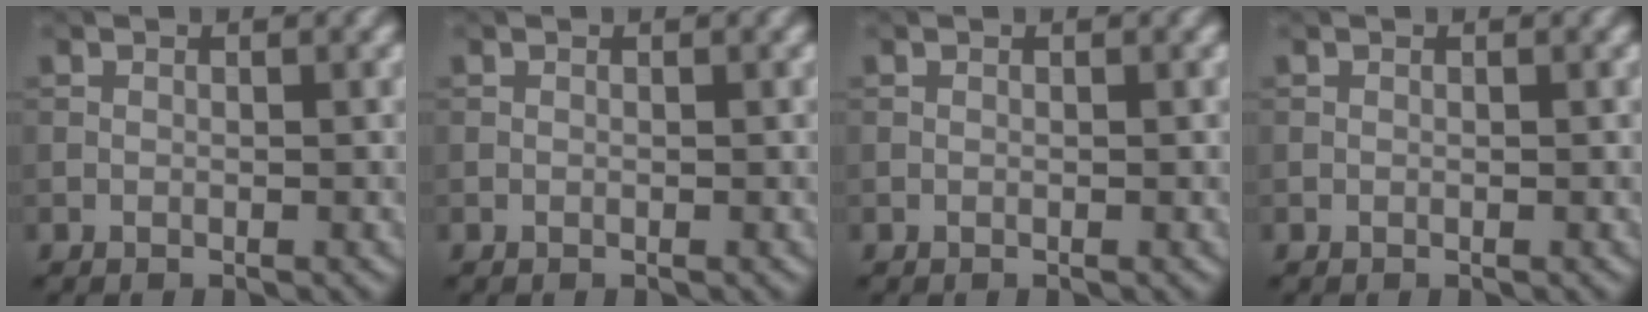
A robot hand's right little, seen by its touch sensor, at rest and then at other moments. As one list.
[{"total": 0.0}, {"total": 0.0}, {"total": 0.0}]